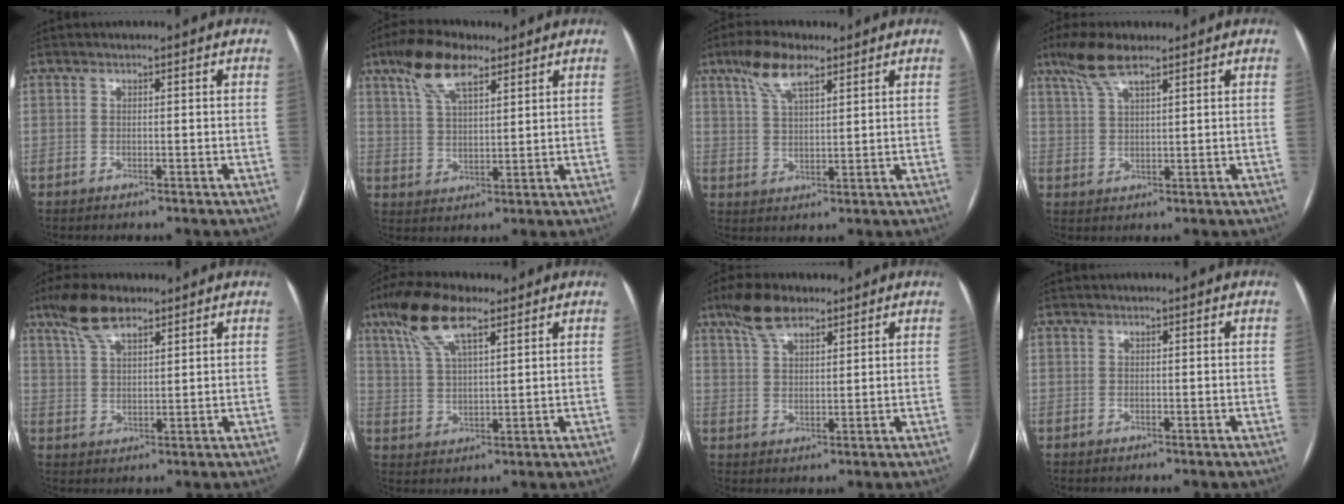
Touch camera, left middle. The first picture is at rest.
{"total": 9.4, "force": [6.0, 3.1, 6.5], "torque": [-0.131, 0.021, 0.113]}
{"total": 7.1, "force": [4.6, 2.2, 4.9], "torque": [-0.105, 0.015, 0.088]}
{"total": 6.0, "force": [4.2, 1.1, 4.1], "torque": [-0.094, 0.016, 0.086]}
{"total": 7.3, "force": [5.3, 2.3, 4.5], "torque": [-0.096, 0.017, 0.102]}
{"total": 10.3, "force": [6.5, 2.7, 7.6], "torque": [-0.159, 0.024, 0.125]}
{"total": 6.6, "force": [4.8, 2.5, 3.8], "torque": [-0.079, 0.018, 0.091]}
{"total": 0.0}